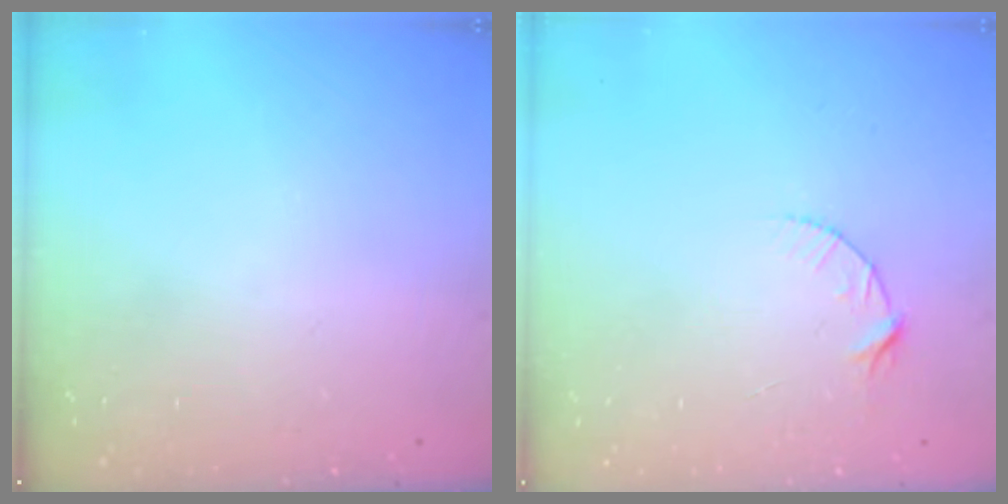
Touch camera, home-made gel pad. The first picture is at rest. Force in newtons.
{"total": 5.5, "press": 5.4, "slide": 0.6}